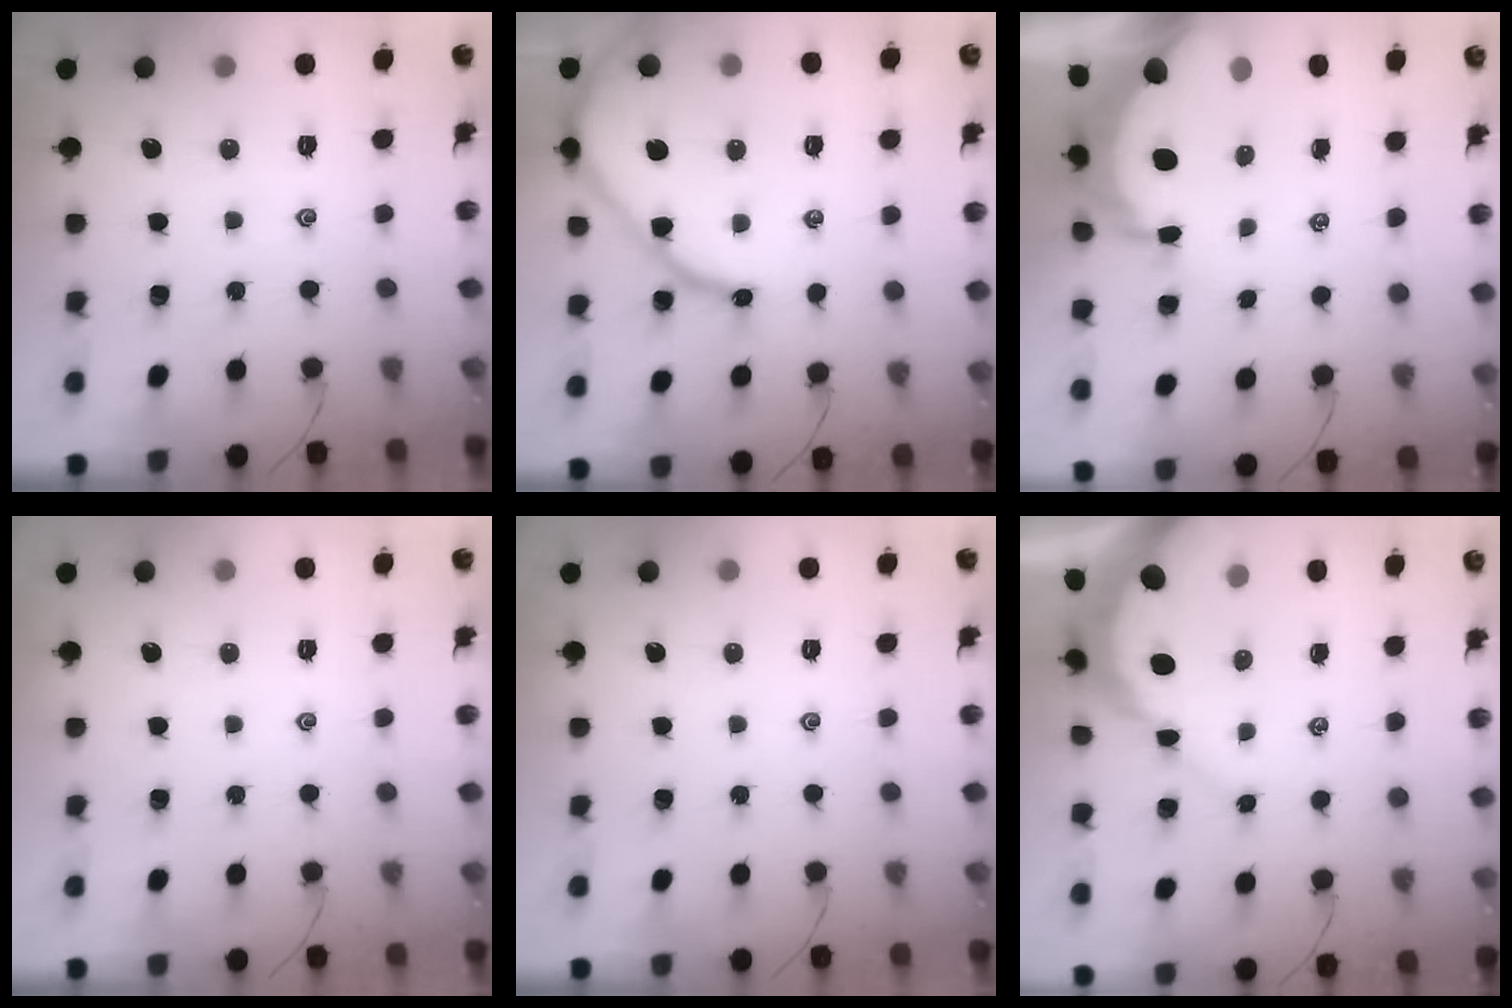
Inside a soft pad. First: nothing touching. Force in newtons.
{"total": 12.4, "press": 12.4, "slide": 1.3}
{"total": 10.5, "press": 10.4, "slide": 1.4}
{"total": 0.0}
{"total": 0.0}
{"total": 7.9, "press": 7.8, "slide": 0.9}